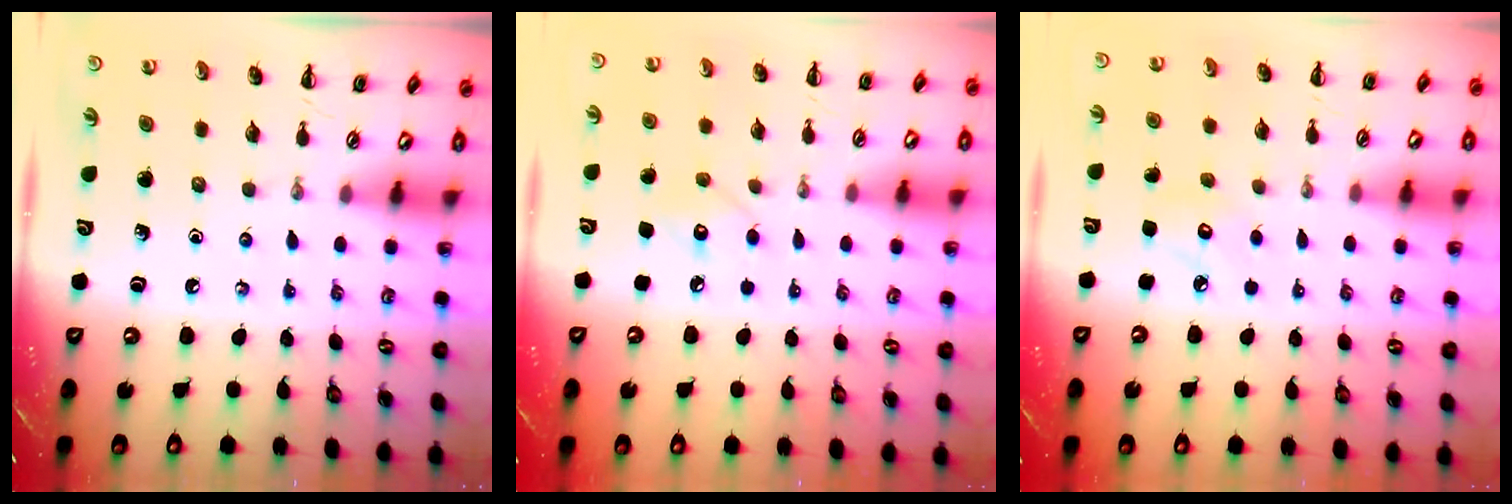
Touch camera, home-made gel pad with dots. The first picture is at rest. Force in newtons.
{"total": 6.5, "press": 6.3, "slide": 1.3}
{"total": 3.8, "press": 3.7, "slide": 0.9}